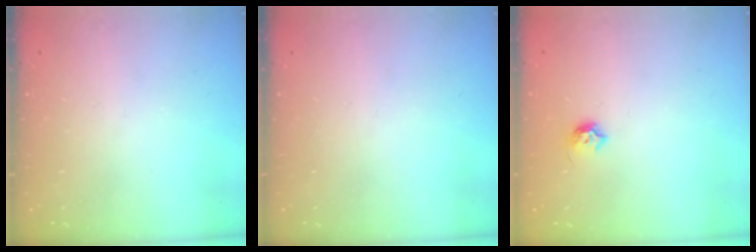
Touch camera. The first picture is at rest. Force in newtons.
{"total": 0.0}
{"total": 5.7, "press": 5.6, "slide": 1.0}